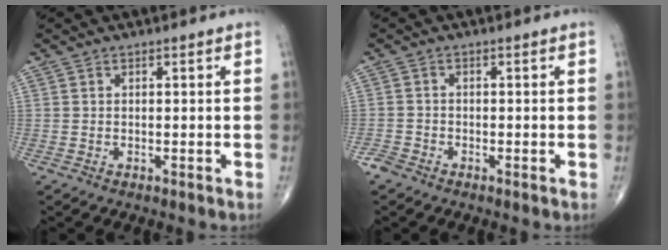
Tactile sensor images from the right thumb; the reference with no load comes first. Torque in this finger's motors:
{"motor_torque": [1.38, 1.28, 0.00, -0.19, 0.02]}